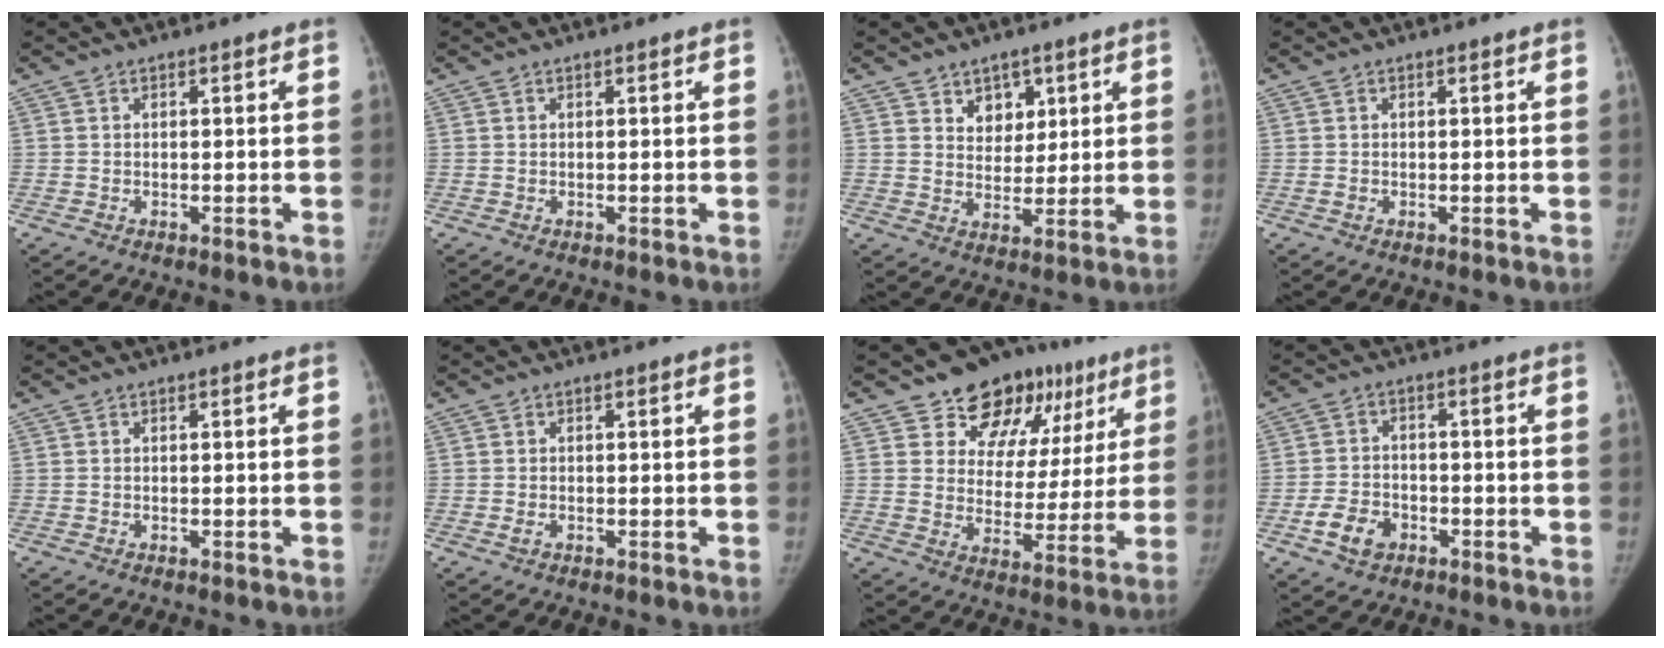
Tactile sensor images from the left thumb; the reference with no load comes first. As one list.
[{"total": 0.0}, {"total": 5.8, "force": [3.0, 4.3, 2.3], "torque": [-0.001, -0.019, 0.052]}, {"total": 0.6, "force": [-0.2, 0.5, 0.2], "torque": [-0.003, 0.000, -0.004]}, {"total": 0.0}, {"total": 1.0, "force": [-0.5, 0.6, 0.6], "torque": [-0.013, 0.000, -0.009]}, {"total": 17.4, "force": [10.4, 11.5, 7.9], "torque": [-0.039, -0.029, 0.145]}, {"total": 6.3, "force": [-3.1, 4.5, 3.0], "torque": [-0.046, 0.018, -0.052]}]